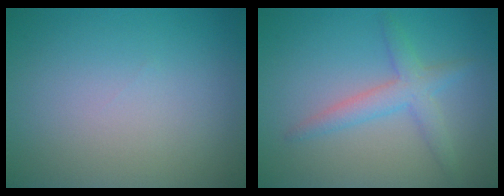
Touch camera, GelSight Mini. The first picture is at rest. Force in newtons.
{"total": 2.9, "press": 2.9, "slide": 0.1}